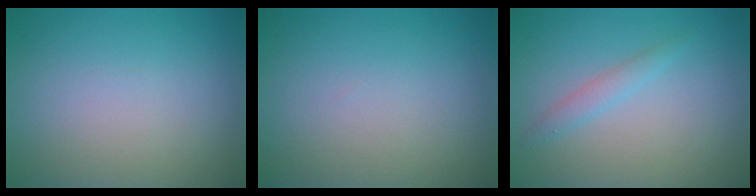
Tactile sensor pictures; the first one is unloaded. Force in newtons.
{"total": 0.0}
{"total": 1.4, "press": 1.4, "slide": 0.1}